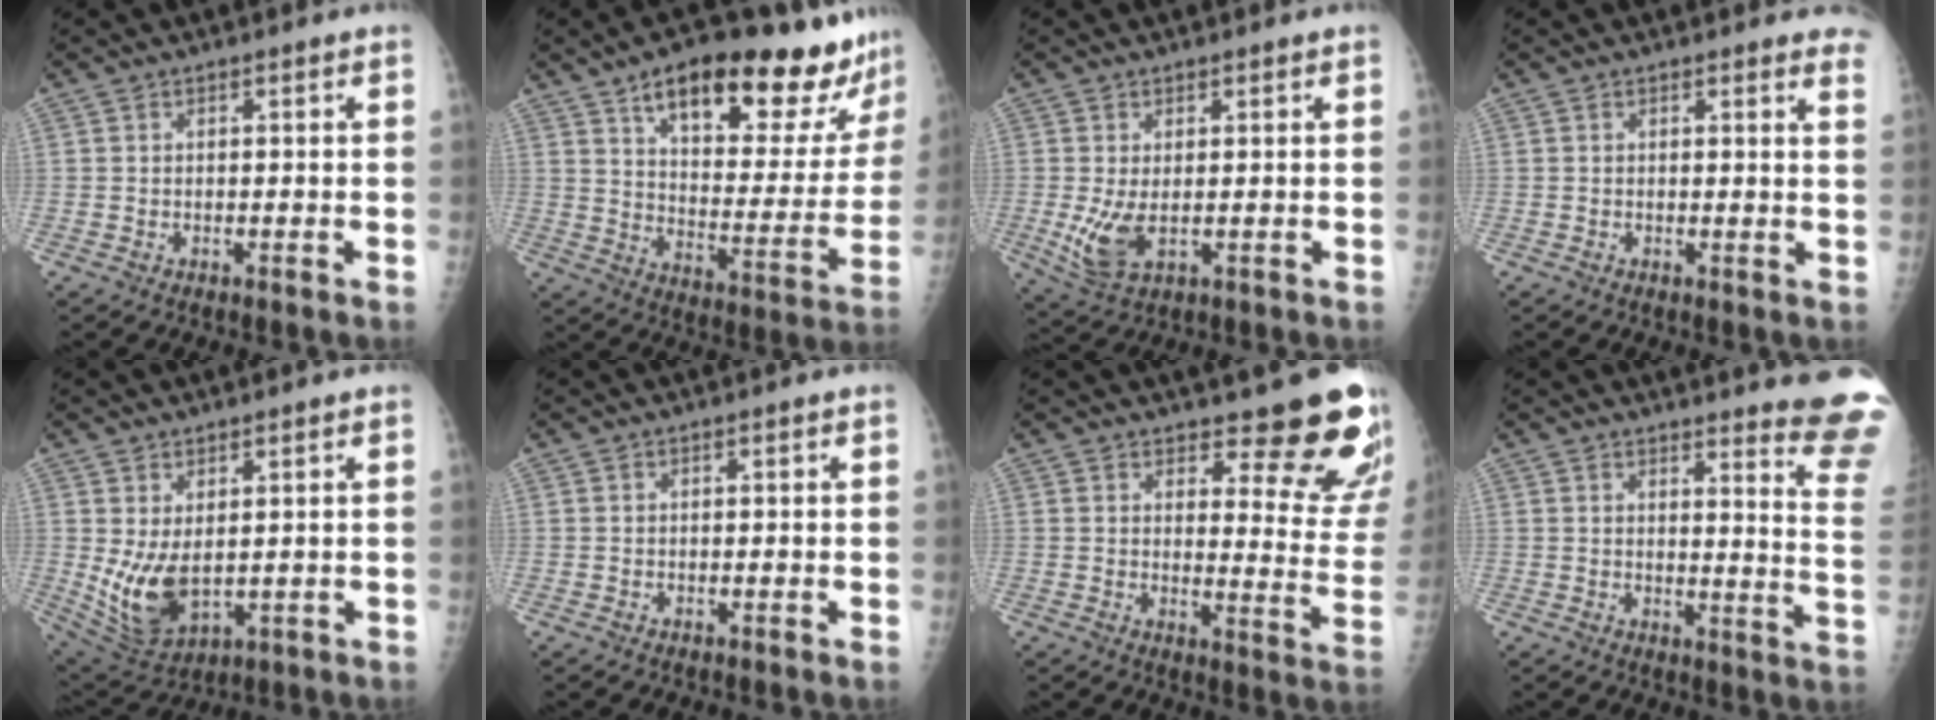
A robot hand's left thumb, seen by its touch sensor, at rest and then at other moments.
{"total": 25.9, "force": [18.1, 8.2, 16.7], "torque": [-0.193, -0.071, 0.260]}
{"total": 6.2, "force": [0.0, 3.0, 5.5], "torque": [-0.111, -0.008, 0.013]}
{"total": 4.9, "force": [4.6, 0.8, 1.2], "torque": [0.004, -0.021, 0.022]}
{"total": 9.6, "force": [0.8, 5.3, 8.0], "torque": [-0.139, -0.024, 0.039]}
{"total": 0.0}
{"total": 15.1, "force": [12.1, 4.3, 8.0], "torque": [-0.051, -0.101, 0.137]}
{"total": 15.4, "force": [14.3, 0.1, 5.7], "torque": [-0.049, -0.168, 0.143]}